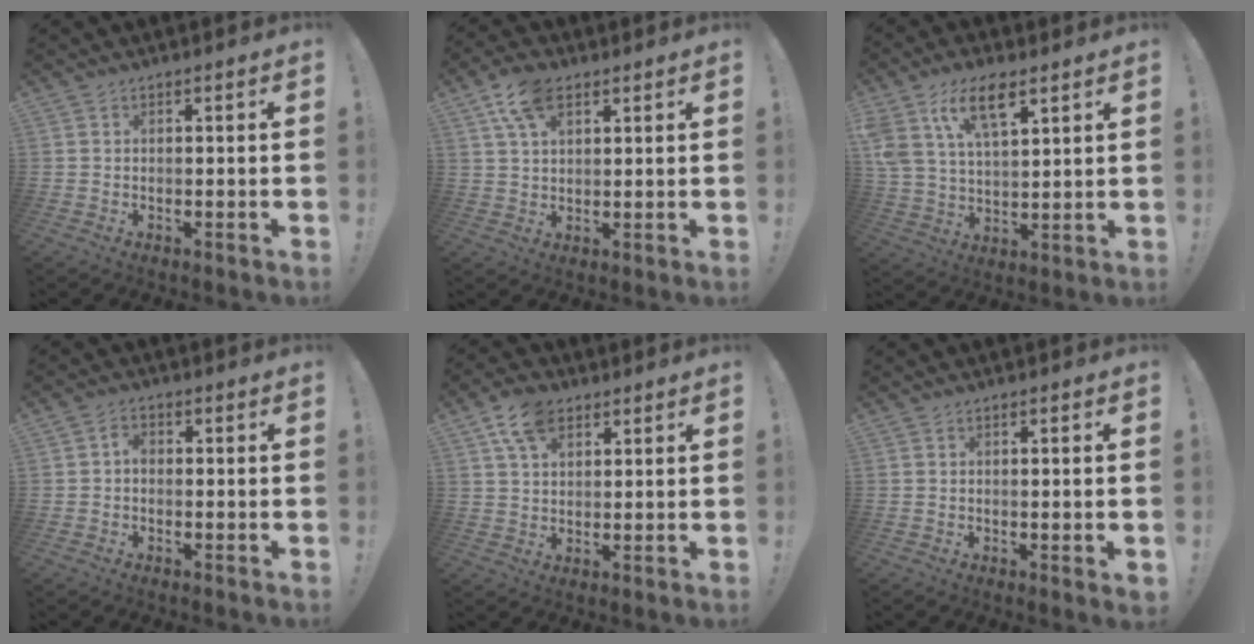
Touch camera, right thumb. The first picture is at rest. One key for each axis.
{"total": 9.3, "fx": 4.8, "fy": 5.1, "fz": 6.1, "tx": -0.102, "ty": -0.006, "tz": 0.091}
{"total": 12.9, "fx": 7.2, "fy": 6.1, "fz": 8.8, "tx": -0.161, "ty": -0.015, "tz": 0.134}
{"total": 2.5, "fx": -0.8, "fy": 1.7, "fz": 1.6, "tx": -0.032, "ty": 0.012, "tz": -0.015}
{"total": 9.3, "fx": 4.9, "fy": 5.9, "fz": 5.3, "tx": -0.086, "ty": -0.008, "tz": 0.091}
{"total": 1.5, "fx": 0.0, "fy": -0.1, "fz": 1.5, "tx": -0.025, "ty": -0.001, "tz": -0.001}